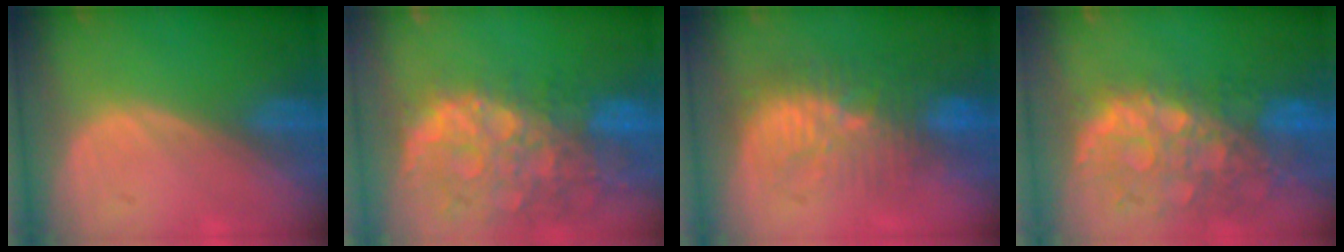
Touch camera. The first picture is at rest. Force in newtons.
{"total": 13.9, "press": 11.2, "slide": 8.3}
{"total": 9.2, "press": 9.0, "slide": 2.0}
{"total": 12.0, "press": 10.0, "slide": 6.7}